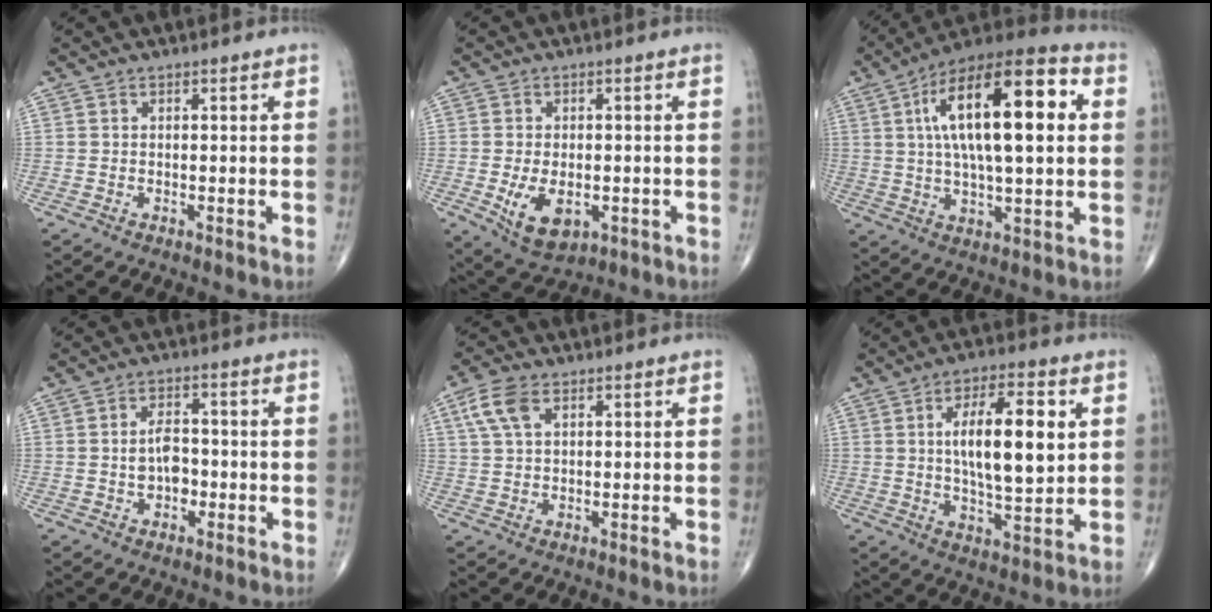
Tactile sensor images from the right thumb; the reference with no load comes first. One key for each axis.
{"total": 8.3, "fx": -2.2, "fy": 4.9, "fz": 6.3, "tx": -0.099, "ty": -0.006, "tz": -0.023}
{"total": 22.9, "fx": 4.9, "fy": 8.2, "fz": 20.8, "tx": -0.337, "ty": 0.017, "tz": 0.071}
{"total": 5.1, "fx": -0.7, "fy": 3.2, "fz": 3.9, "tx": -0.057, "ty": 0.015, "tz": -0.014}
{"total": 6.1, "fx": 2.6, "fy": 3.3, "fz": 4.4, "tx": -0.096, "ty": 0.007, "tz": 0.053}
{"total": 14.5, "fx": 3.0, "fy": 5.0, "fz": 13.2, "tx": -0.206, "ty": -0.009, "tz": 0.049}